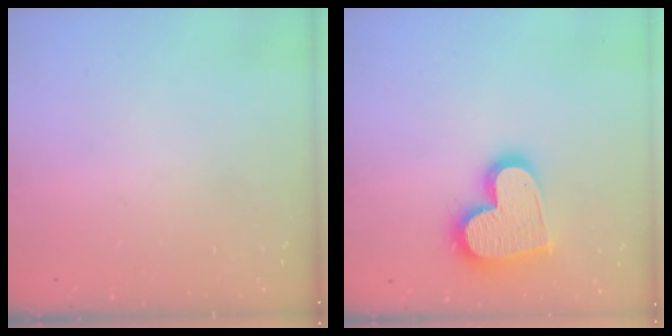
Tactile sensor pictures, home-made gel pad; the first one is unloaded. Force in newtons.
{"total": 18.3, "press": 18.3, "slide": 1.3}